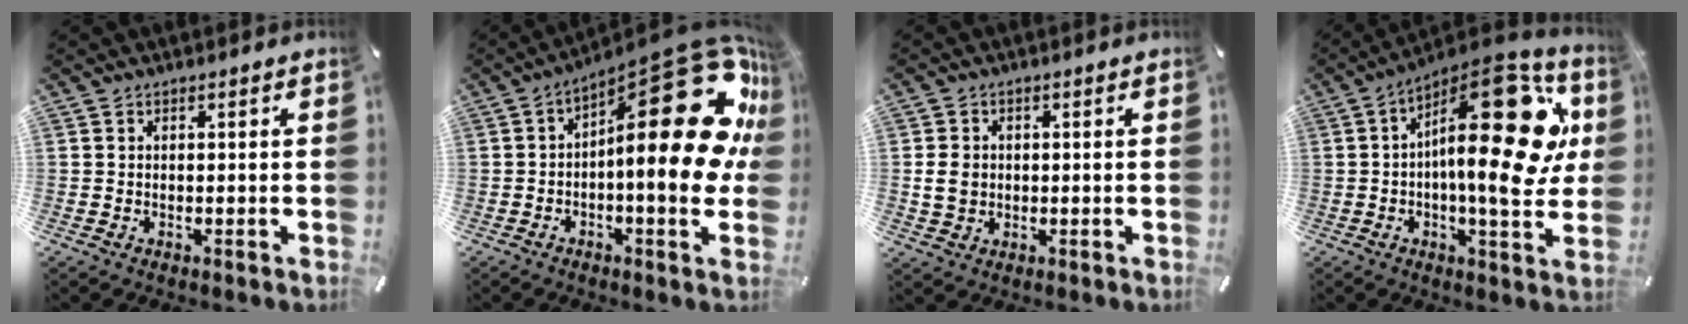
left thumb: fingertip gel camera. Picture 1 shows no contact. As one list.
[{"total": 29.0, "force": [7.9, 10.8, 25.8], "torque": [-0.324, -0.081, 0.151]}, {"total": 4.6, "force": [-0.1, 4.1, 2.0], "torque": [-0.039, 0.003, -0.004]}, {"total": 27.2, "force": [5.5, 11.3, 24.1], "torque": [-0.358, -0.044, 0.088]}]